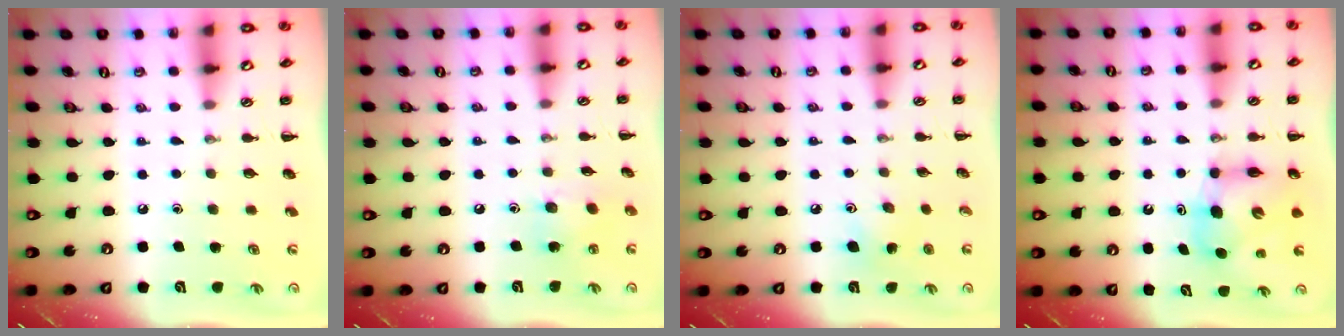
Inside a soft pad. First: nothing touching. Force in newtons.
{"total": 5.6, "press": 5.6, "slide": 0.7}
{"total": 3.8, "press": 3.6, "slide": 1.2}
{"total": 7.1, "press": 7.1, "slide": 0.8}